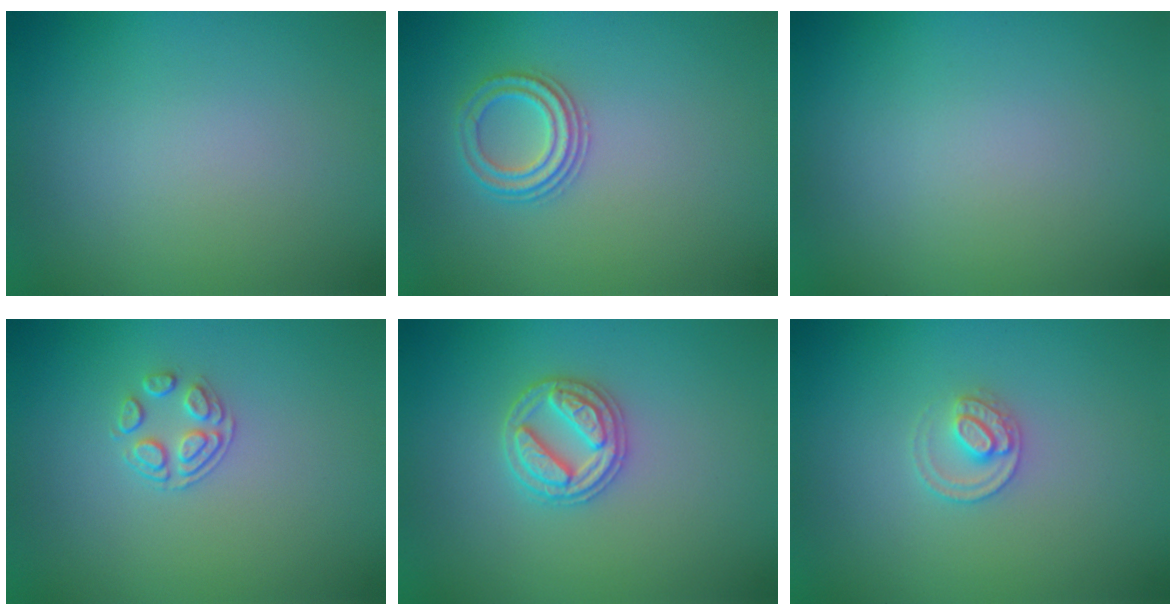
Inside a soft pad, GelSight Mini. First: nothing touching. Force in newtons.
{"total": 2.2, "press": 2.1, "slide": 0.7}
{"total": 0.0}
{"total": 1.8, "press": 1.2, "slide": 1.4}
{"total": 3.0, "press": 2.9, "slide": 0.4}
{"total": 2.1, "press": 2.1, "slide": 0.2}